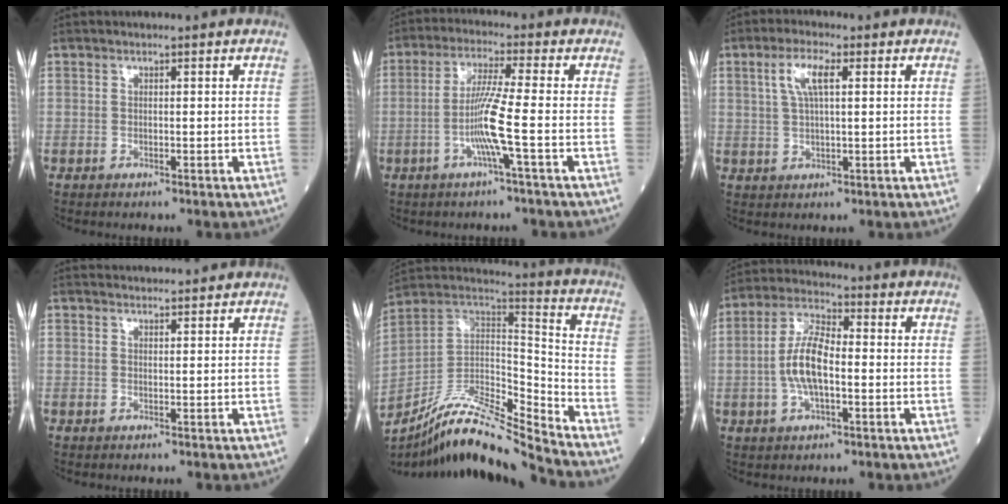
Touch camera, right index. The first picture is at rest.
{"total": 7.2, "force": [-2.0, -1.2, 6.8], "torque": [-0.138, -0.003, -0.043]}
{"total": 5.1, "force": [1.7, 1.2, 4.6], "torque": [-0.099, 0.011, 0.038]}
{"total": 4.3, "force": [4.3, 0.1, 0.4], "torque": [-0.011, 0.032, 0.059]}
{"total": 16.2, "force": [-14.8, 0.3, 6.7], "torque": [-0.120, 0.034, -0.268]}
{"total": 8.2, "force": [-1.1, 2.7, 7.6], "torque": [-0.161, 0.012, -0.026]}